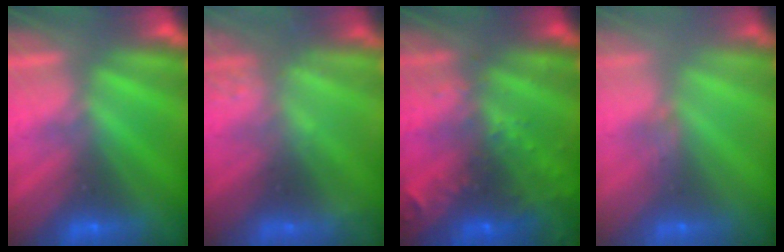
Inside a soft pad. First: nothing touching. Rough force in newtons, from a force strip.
{"total": 2.2}
{"total": 8.7}
{"total": 2.5}